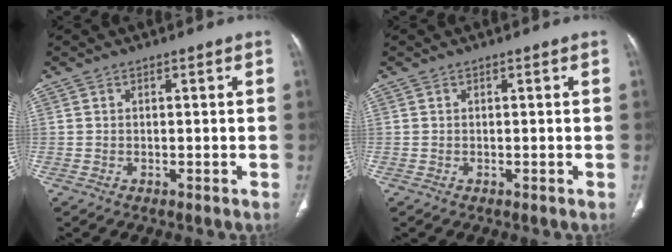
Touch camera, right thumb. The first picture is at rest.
{"total": 0.0}